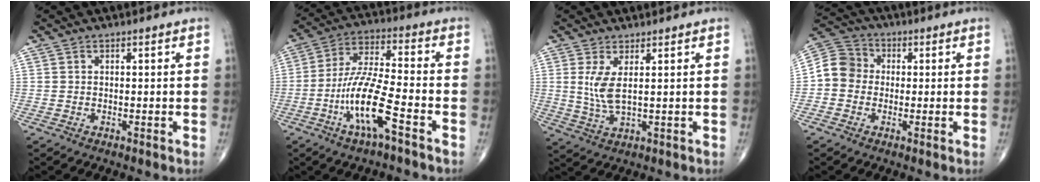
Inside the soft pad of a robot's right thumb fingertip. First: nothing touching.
{"total": 13.2, "force": [-5.7, 2.7, 11.6], "torque": [-0.241, 0.031, -0.110]}
{"total": 5.2, "force": [1.3, 1.5, 4.8], "torque": [-0.107, -0.018, 0.034]}
{"total": 7.5, "force": [-0.6, 6.8, 3.1], "torque": [-0.041, 0.028, -0.027]}